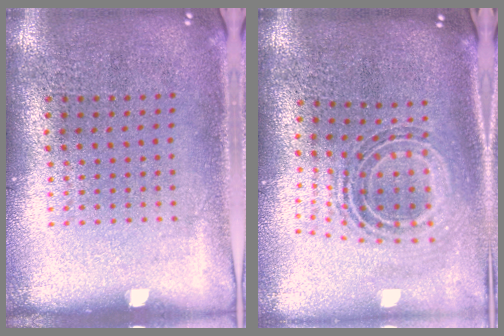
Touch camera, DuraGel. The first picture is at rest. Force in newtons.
{"total": 0.9, "press": 0.9, "slide": 0.4}